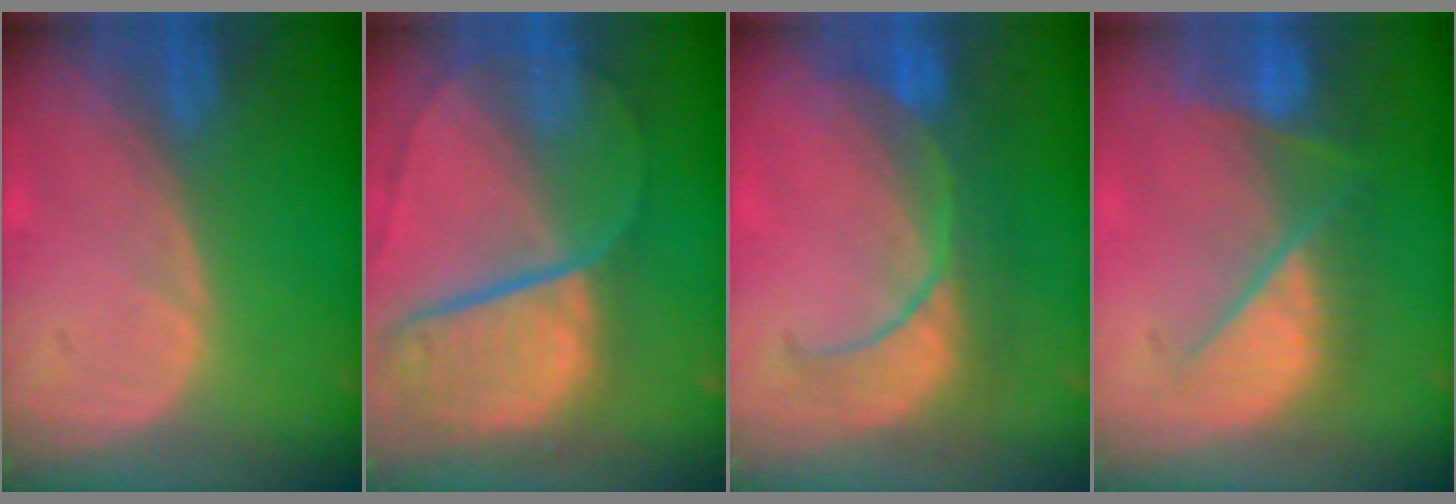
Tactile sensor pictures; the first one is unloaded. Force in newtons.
{"total": 11.0, "press": 9.2, "slide": 6.1}
{"total": 8.1, "press": 8.1, "slide": 0.7}
{"total": 9.1, "press": 8.0, "slide": 4.3}